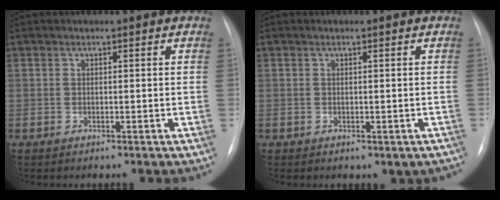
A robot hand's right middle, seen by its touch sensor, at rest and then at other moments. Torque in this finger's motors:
{"motor_torque": [1.04, -1.10, 0.39, 0.04]}